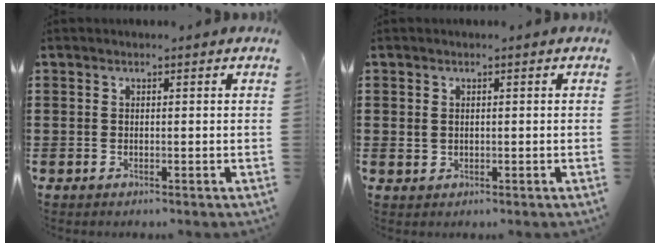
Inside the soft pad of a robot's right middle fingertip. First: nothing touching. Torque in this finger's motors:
{"motor_torque": [-0.04, -0.07, -0.02, -0.01]}